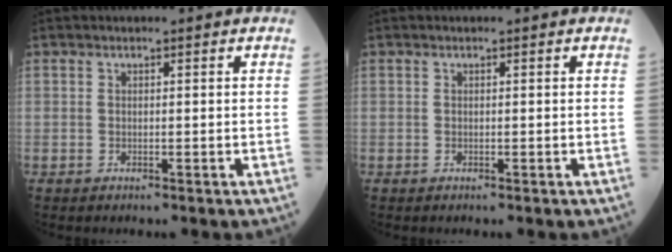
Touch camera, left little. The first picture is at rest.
{"total": 0.0}